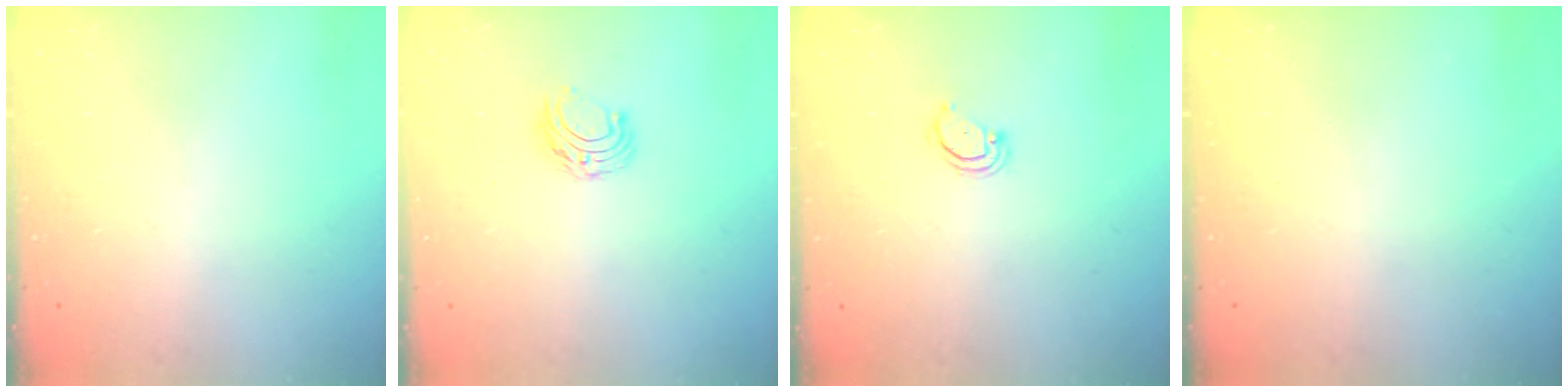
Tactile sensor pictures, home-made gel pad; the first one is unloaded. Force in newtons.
{"total": 6.2, "press": 6.2, "slide": 0.5}
{"total": 2.9, "press": 2.9, "slide": 0.2}
{"total": 0.0}